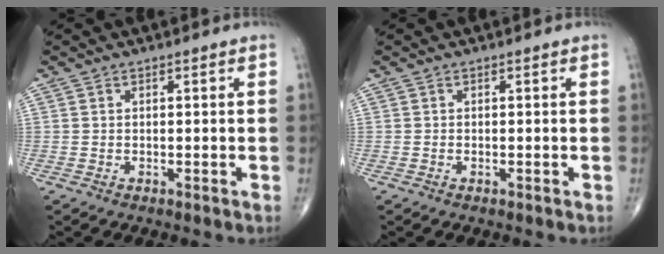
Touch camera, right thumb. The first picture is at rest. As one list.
[{"total": 0.0}]